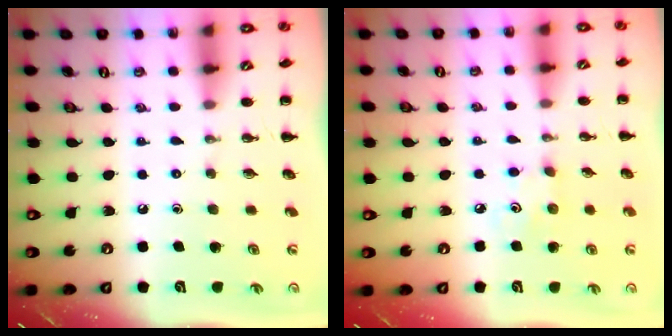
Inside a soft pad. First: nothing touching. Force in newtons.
{"total": 3.5, "press": 3.4, "slide": 0.9}